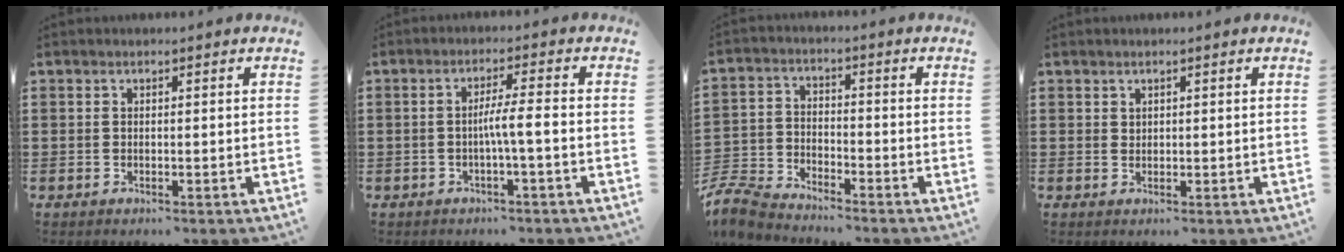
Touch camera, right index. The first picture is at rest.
{"total": 3.7, "force": [-1.1, -0.1, 3.5], "torque": [-0.063, -0.004, -0.022]}
{"total": 5.7, "force": [-5.6, 0.9, 0.9], "torque": [-0.047, -0.003, -0.119]}
{"total": 0.9, "force": [0.7, 0.6, 0.1], "torque": [-0.004, 0.001, 0.014]}